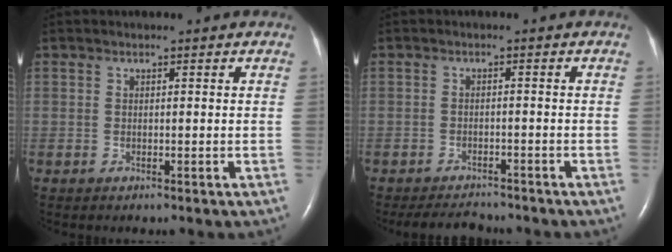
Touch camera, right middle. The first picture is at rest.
{"total": 5.1, "force": [-4.9, 1.3, 0.6], "torque": [-0.011, -0.006, -0.070]}